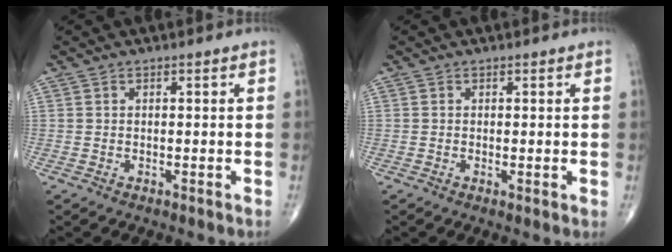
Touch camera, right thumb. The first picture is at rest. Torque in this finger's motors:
{"motor_torque": [-0.36, 0.10, 0.19, -0.02, -0.01]}